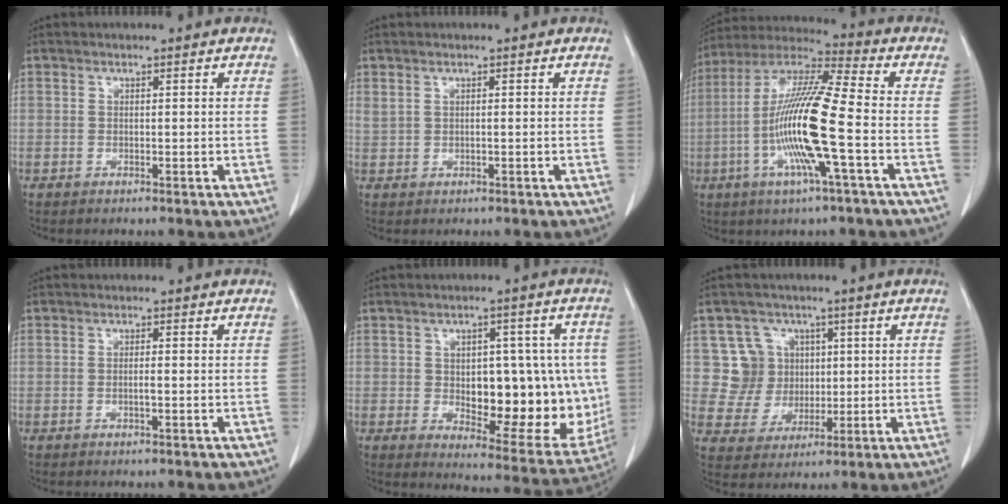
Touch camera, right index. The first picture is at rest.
{"total": 1.3, "force": [0.6, 0.5, 1.1], "torque": [-0.034, 0.010, 0.020]}
{"total": 16.0, "force": [-3.5, 0.3, 15.6], "torque": [-0.312, -0.006, -0.077]}
{"total": 1.2, "force": [-0.3, 0.1, 1.2], "torque": [-0.023, -0.001, -0.004]}
{"total": 17.6, "force": [-0.7, 8.5, 15.4], "torque": [-0.188, 0.010, 0.018]}
{"total": 7.6, "force": [2.0, 7.3, 0.3], "torque": [-0.002, 0.019, 0.043]}